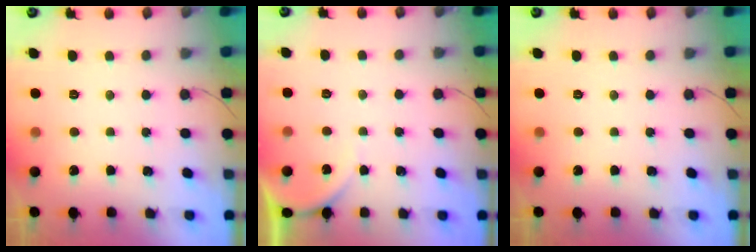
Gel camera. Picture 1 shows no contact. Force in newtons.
{"total": 3.0, "press": 3.0, "slide": 0.3}
{"total": 0.0}